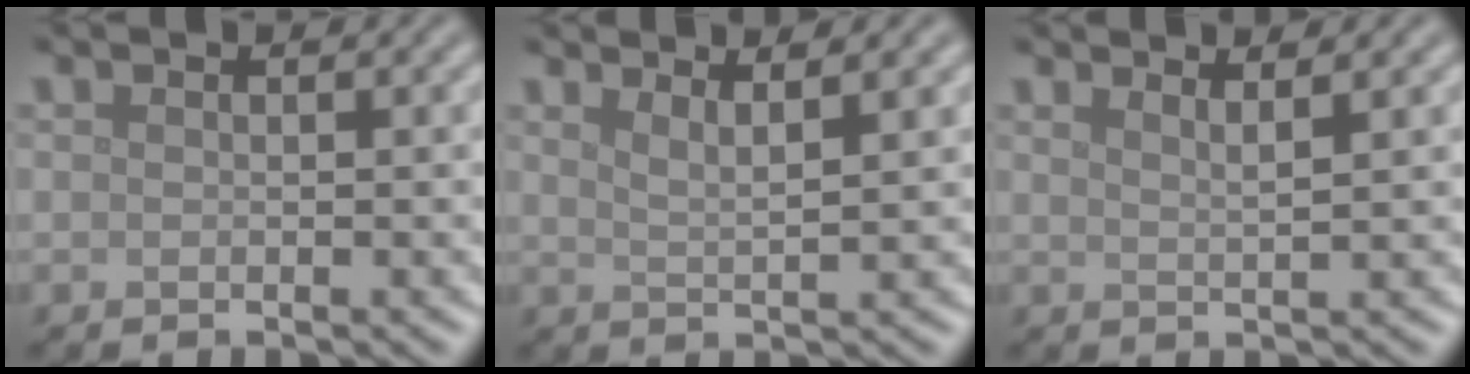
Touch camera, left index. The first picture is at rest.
{"total": 2.5, "force": [1.9, 0.6, 1.5], "torque": [-0.015, 0.003, 0.024]}
{"total": 2.2, "force": [1.7, 0.6, 1.3], "torque": [-0.006, 0.010, 0.009]}